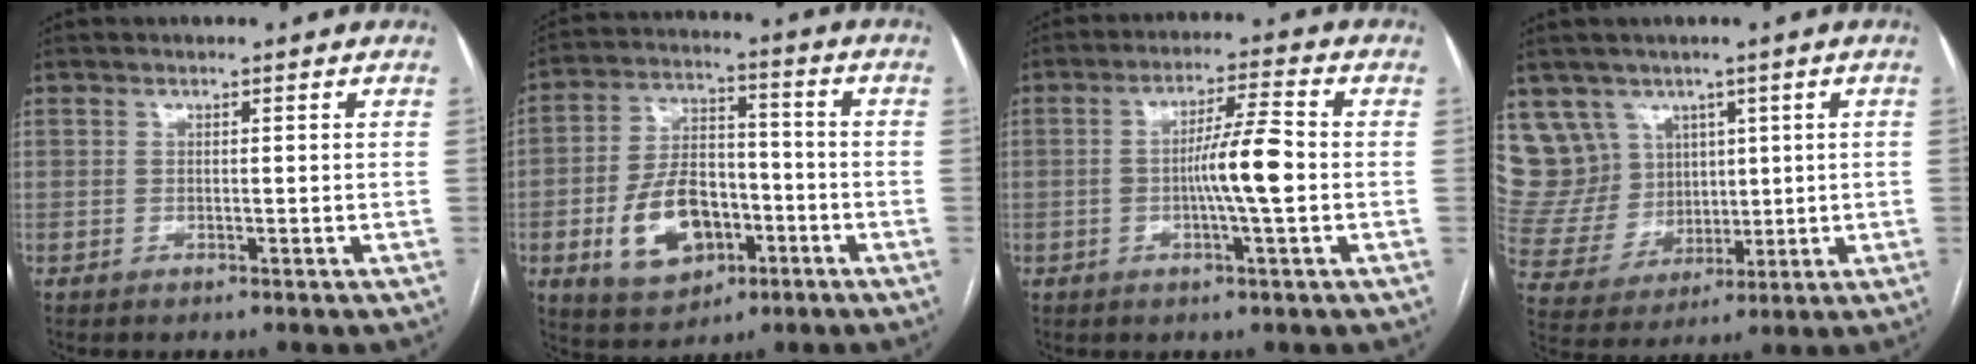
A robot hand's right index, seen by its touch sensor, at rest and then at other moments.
{"total": 12.6, "force": [-4.3, 7.4, 9.2], "torque": [-0.183, 0.013, -0.067]}
{"total": 7.5, "force": [-0.9, 0.3, 7.4], "torque": [-0.131, 0.007, -0.019]}
{"total": 10.9, "force": [6.2, 8.9, 1.3], "torque": [-0.046, 0.052, 0.141]}